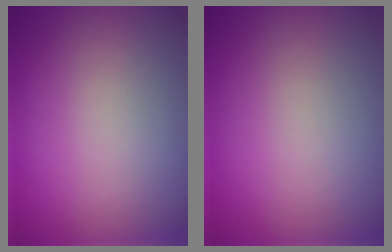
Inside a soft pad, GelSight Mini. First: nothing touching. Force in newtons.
{"total": 0.0}